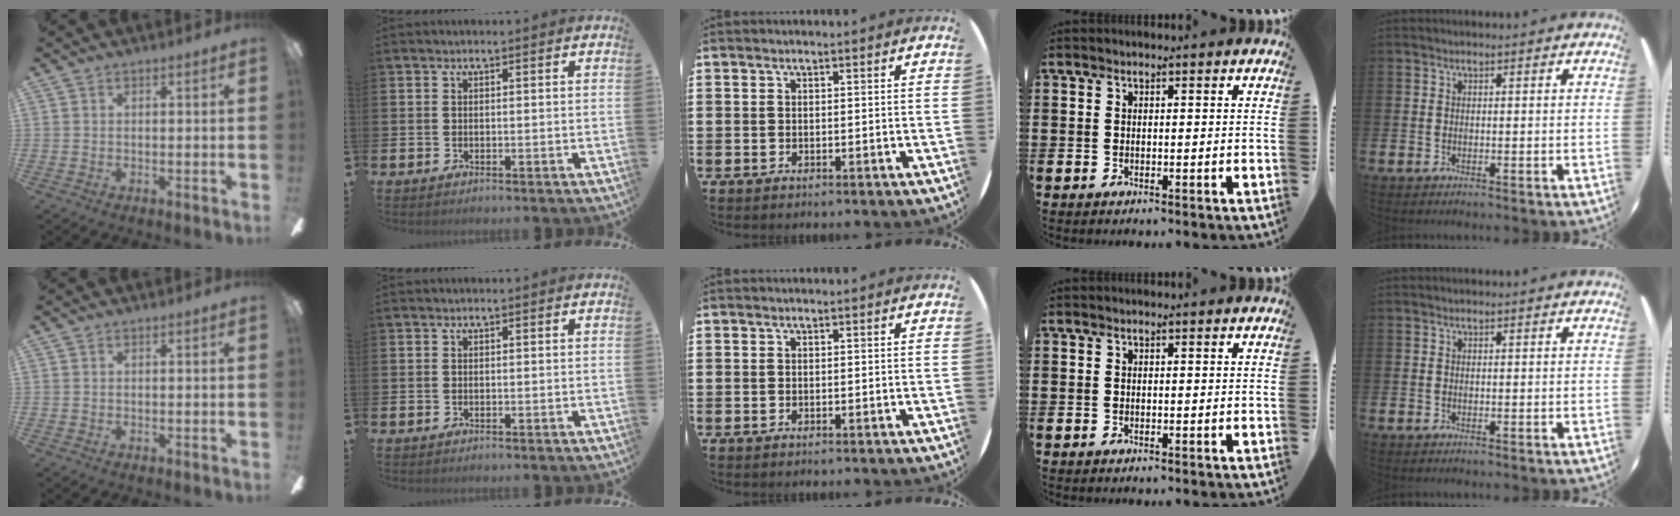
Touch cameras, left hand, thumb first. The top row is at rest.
{}